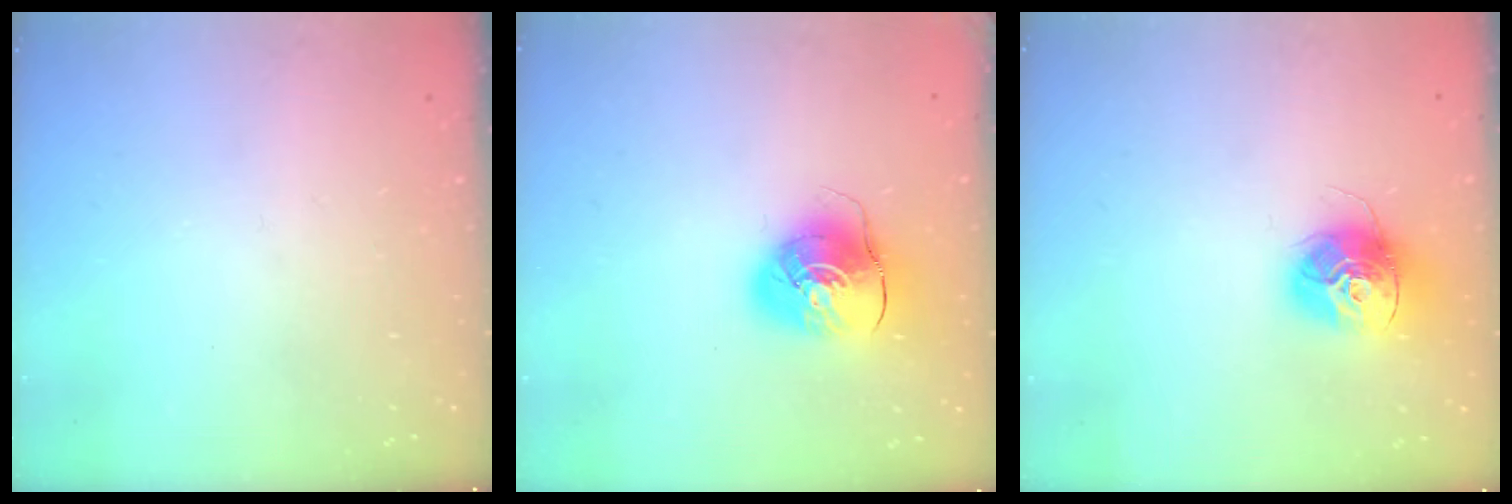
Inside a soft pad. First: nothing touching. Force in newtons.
{"total": 10.2, "press": 10.1, "slide": 1.3}
{"total": 14.6, "press": 14.5, "slide": 1.4}